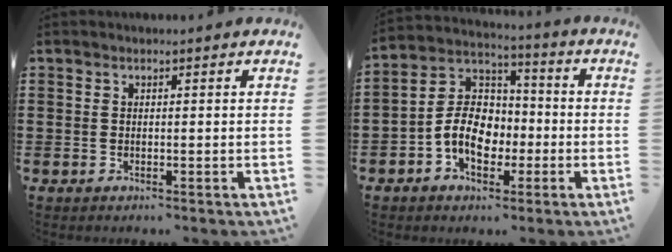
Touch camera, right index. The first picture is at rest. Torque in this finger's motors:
{"motor_torque": [2.14, 0.00, 0.52, 0.20]}